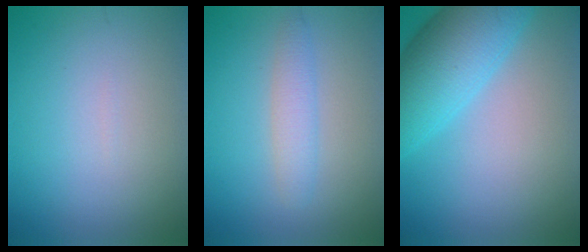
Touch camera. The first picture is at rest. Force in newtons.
{"total": 2.1, "press": 2.1, "slide": 0.1}
{"total": 7.7, "press": 7.7, "slide": 0.3}